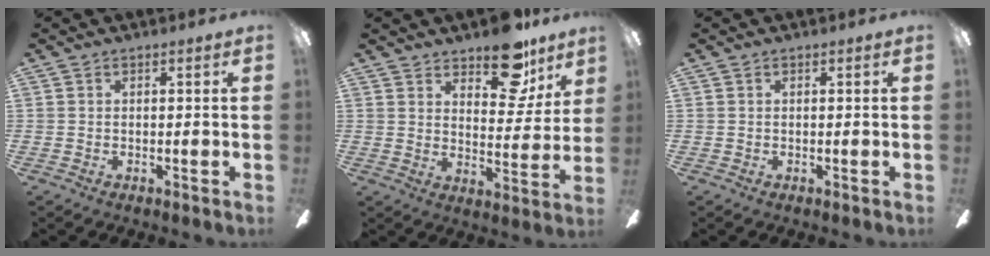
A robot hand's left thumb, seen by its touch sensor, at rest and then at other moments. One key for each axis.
{"total": 14.9, "fx": 10.6, "fy": 7.1, "fz": 7.8, "tx": -0.095, "ty": -0.061, "tz": 0.183}
{"total": 0.0}